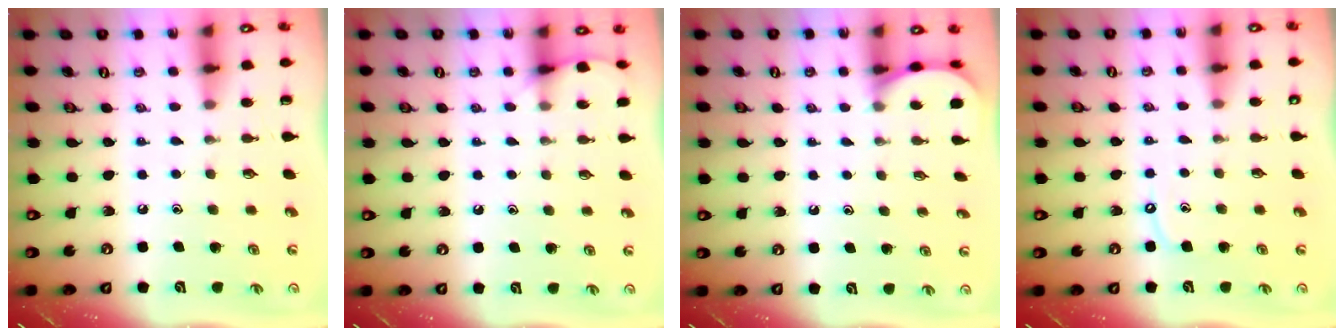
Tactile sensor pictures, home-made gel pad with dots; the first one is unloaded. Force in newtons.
{"total": 6.0, "press": 5.9, "slide": 0.7}
{"total": 1.4, "press": 1.4, "slide": 0.1}
{"total": 3.8, "press": 3.8, "slide": 0.6}